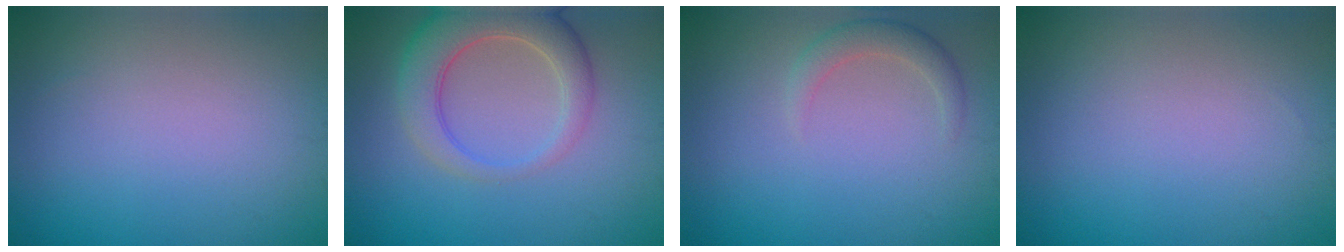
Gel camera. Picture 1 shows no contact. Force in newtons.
{"total": 5.6, "press": 5.6, "slide": 0.8}
{"total": 2.0, "press": 2.0, "slide": 0.2}
{"total": 0.0}